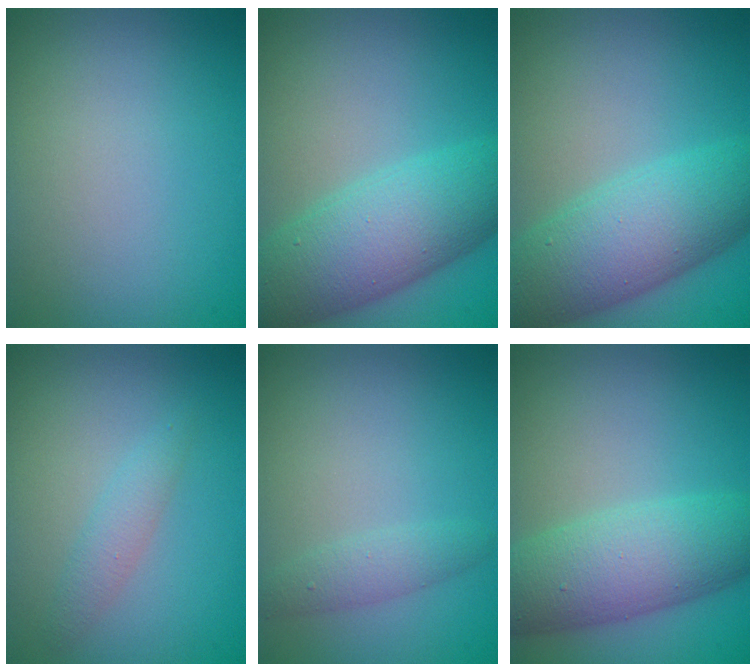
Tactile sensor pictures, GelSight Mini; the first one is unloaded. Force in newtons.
{"total": 8.6, "press": 8.6, "slide": 0.3}
{"total": 8.6, "press": 8.6, "slide": 0.3}
{"total": 1.6, "press": 1.6, "slide": 0.0}
{"total": 1.7, "press": 1.7, "slide": 0.1}
{"total": 7.3, "press": 7.3, "slide": 0.3}